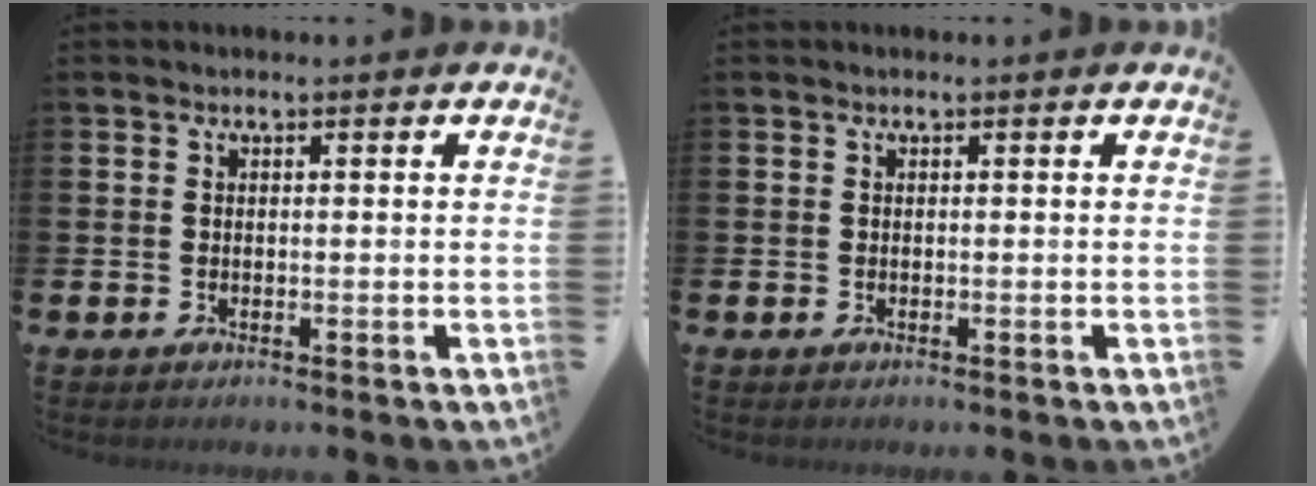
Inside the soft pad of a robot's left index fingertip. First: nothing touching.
{"total": 0.0}